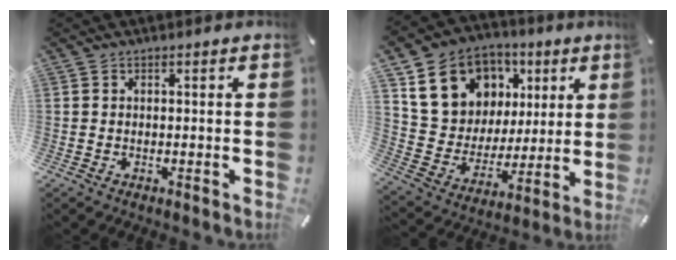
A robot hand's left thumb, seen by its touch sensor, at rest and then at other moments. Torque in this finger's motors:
{"motor_torque": [2.00, 1.89, 1.44, -1.33, 0.12]}